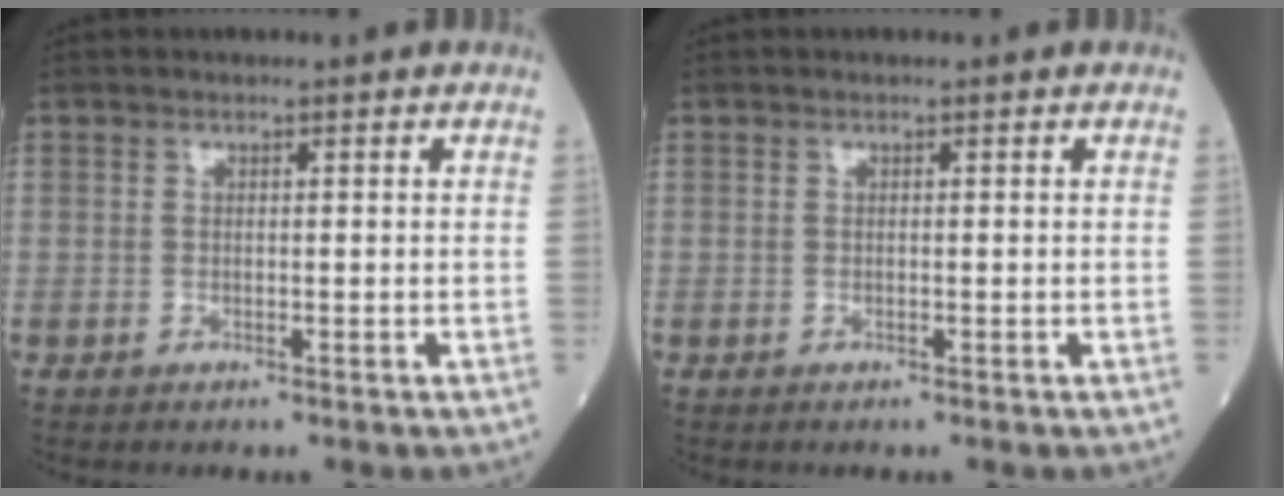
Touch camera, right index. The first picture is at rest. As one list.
[{"total": 0.0}]